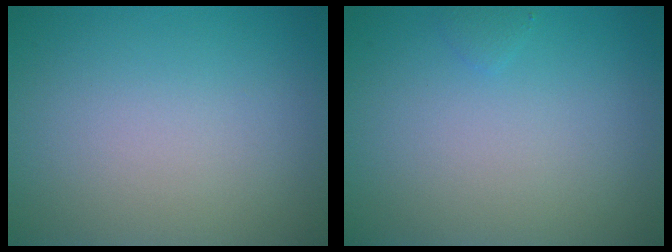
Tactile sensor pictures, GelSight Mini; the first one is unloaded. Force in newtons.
{"total": 0.5, "press": 0.5, "slide": 0.0}